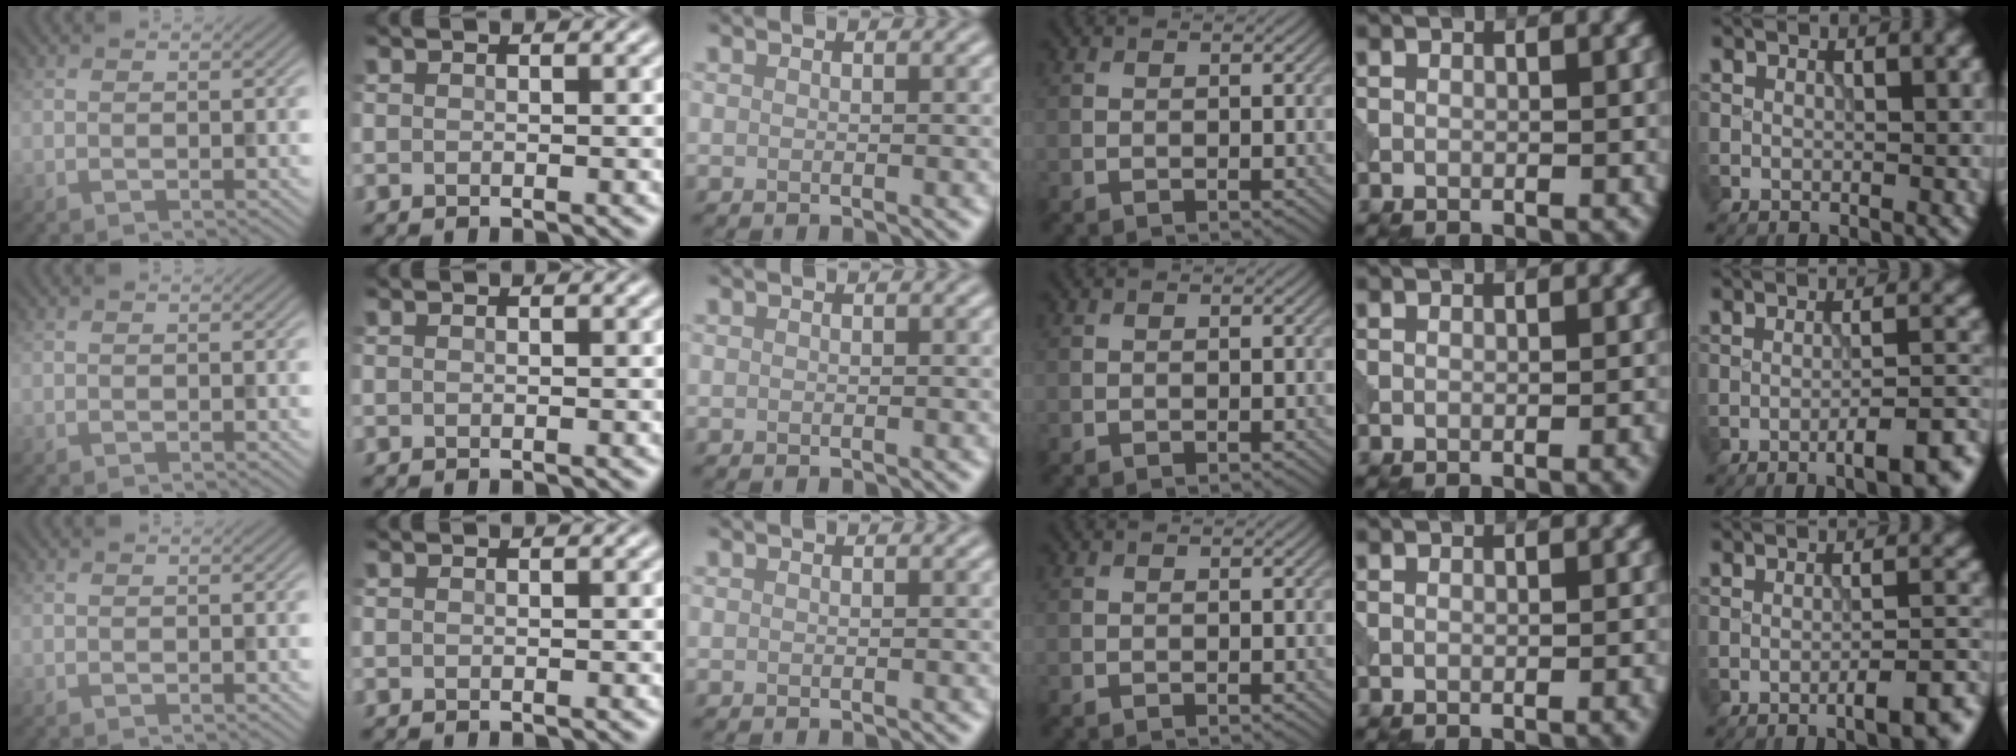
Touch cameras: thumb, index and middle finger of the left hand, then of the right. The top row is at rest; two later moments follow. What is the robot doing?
{"motion": "pour", "object": "beaker"}